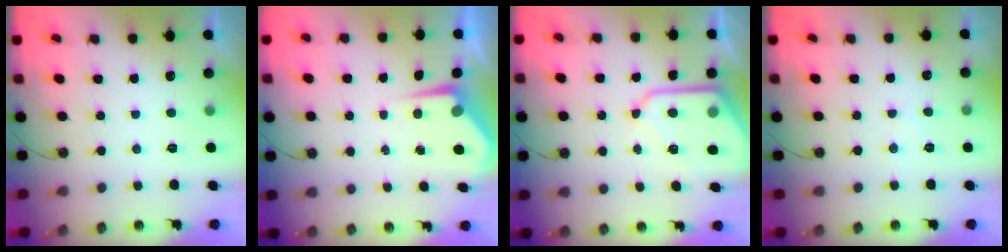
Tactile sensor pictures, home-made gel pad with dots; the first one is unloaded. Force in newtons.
{"total": 4.4, "press": 4.4, "slide": 0.4}
{"total": 10.7, "press": 10.7, "slide": 0.9}
{"total": 4.5, "press": 4.4, "slide": 0.8}